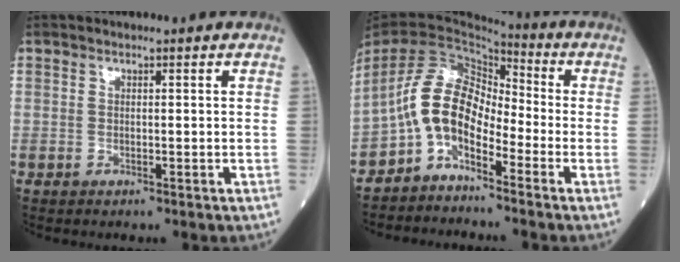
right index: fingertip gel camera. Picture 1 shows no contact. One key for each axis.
{"total": 8.4, "fx": -4.3, "fy": 4.2, "fz": 5.9, "tx": -0.133, "ty": 0.019, "tz": -0.089}